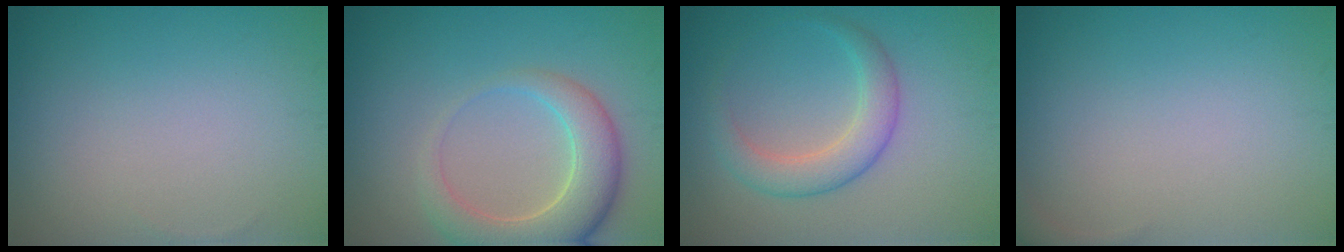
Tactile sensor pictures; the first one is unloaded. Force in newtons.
{"total": 5.6, "press": 5.6, "slide": 0.7}
{"total": 3.4, "press": 3.4, "slide": 0.2}
{"total": 1.1, "press": 1.1, "slide": 0.1}